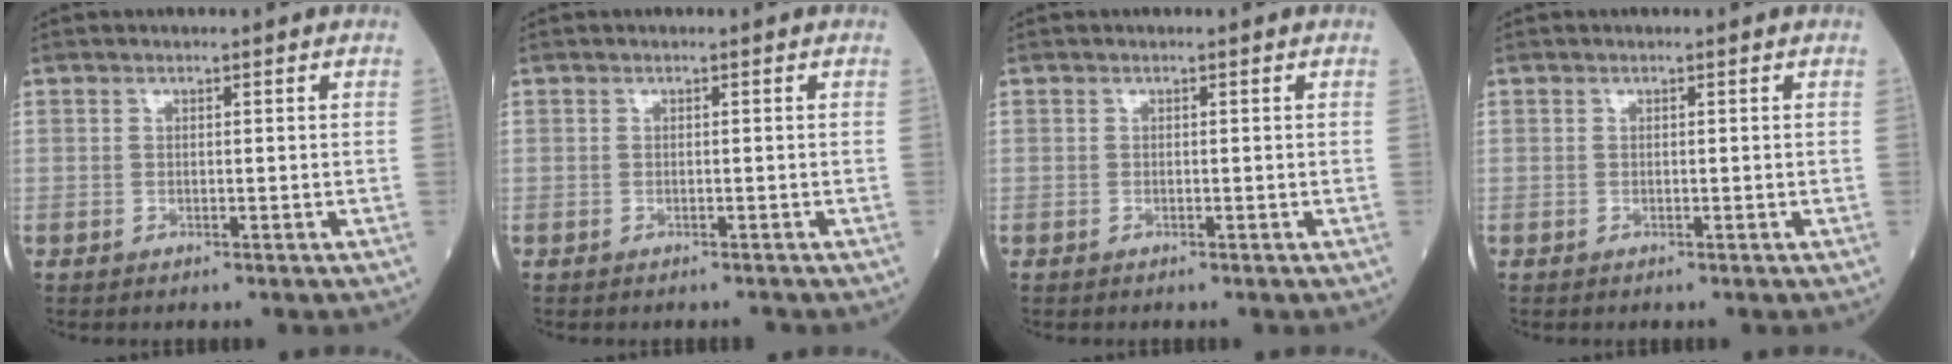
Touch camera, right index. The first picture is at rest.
{"total": 0.0}
{"total": 0.0}
{"total": 0.0}